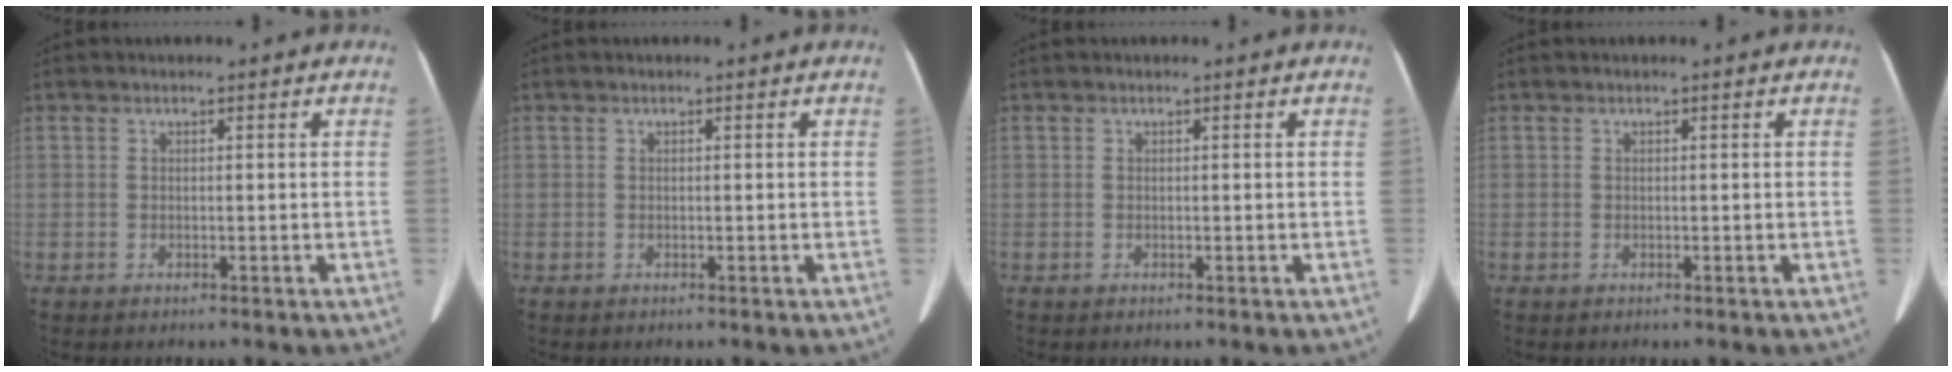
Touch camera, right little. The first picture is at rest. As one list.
[{"total": 0.0}, {"total": 0.0}, {"total": 0.0}]